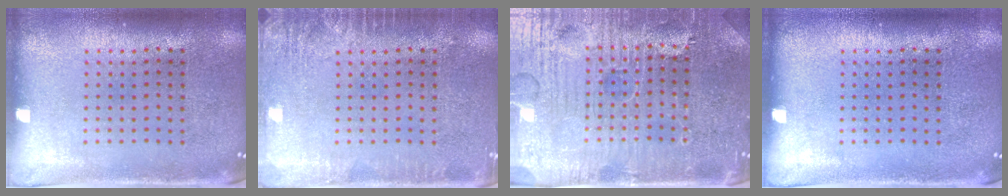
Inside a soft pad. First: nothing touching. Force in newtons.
{"total": 2.3, "press": 2.2, "slide": 0.2}
{"total": 5.0, "press": 4.8, "slide": 1.6}
{"total": 0.0}